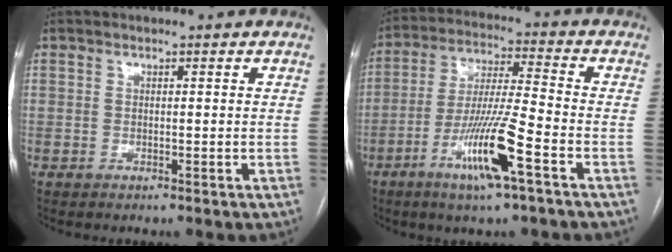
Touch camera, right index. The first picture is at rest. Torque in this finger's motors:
{"motor_torque": [2.14, 0.00, 1.05, 0.21]}